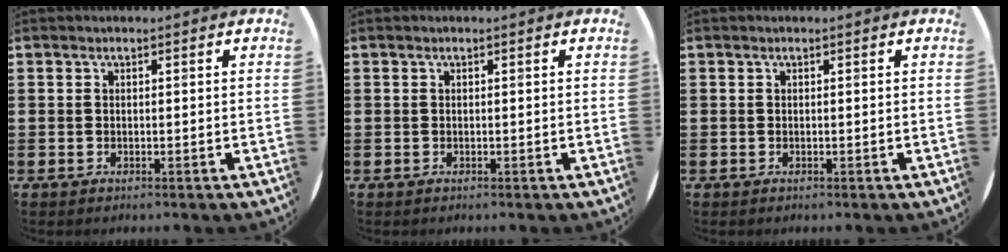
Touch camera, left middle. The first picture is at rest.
{"total": 0.0}
{"total": 0.0}